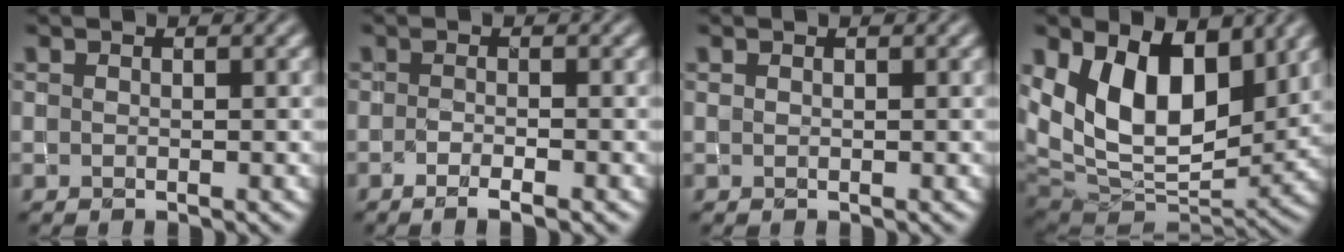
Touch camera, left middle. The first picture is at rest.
{"total": 2.1, "force": [-1.2, 0.4, 1.6], "torque": [-0.027, -0.003, -0.023]}
{"total": 0.0}
{"total": 12.1, "force": [3.8, 7.2, 9.0], "torque": [-0.152, -0.010, 0.064]}